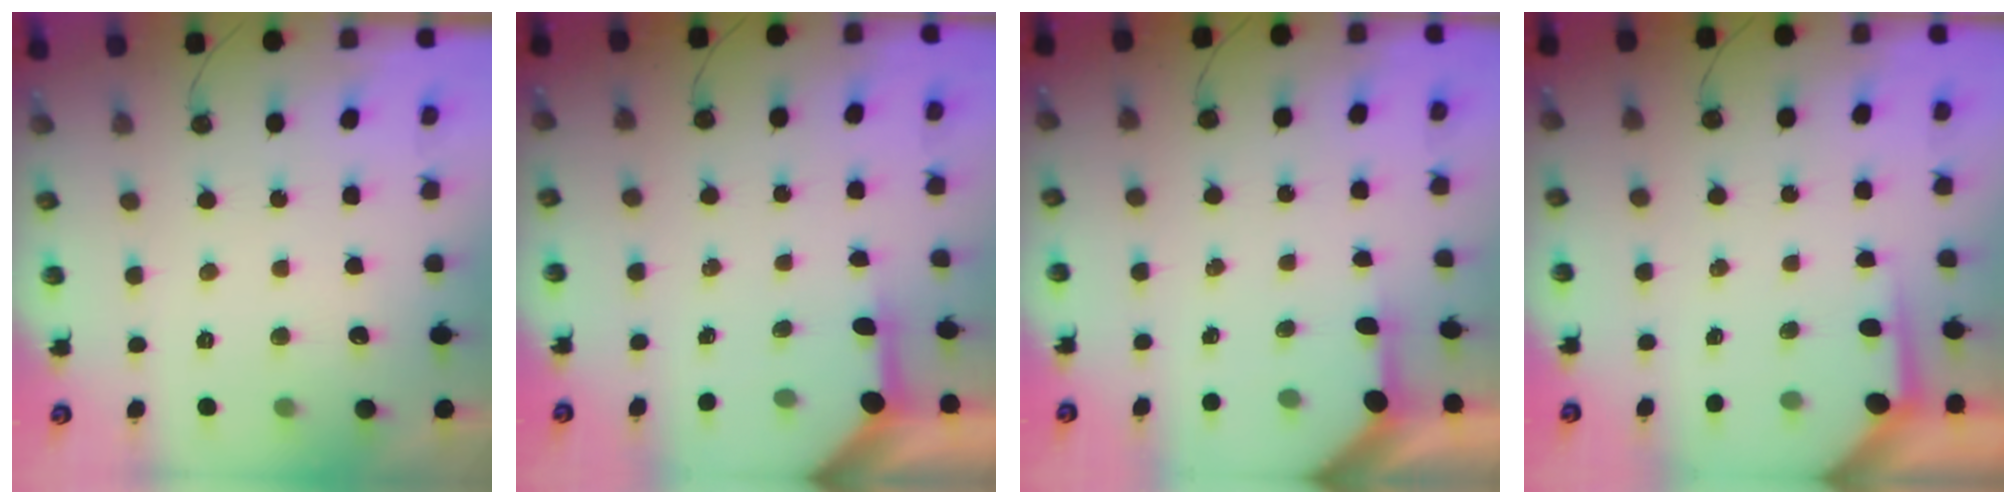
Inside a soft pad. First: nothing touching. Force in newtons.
{"total": 3.5, "press": 3.5, "slide": 0.5}
{"total": 3.1, "press": 3.1, "slide": 0.2}
{"total": 3.4, "press": 3.4, "slide": 0.3}